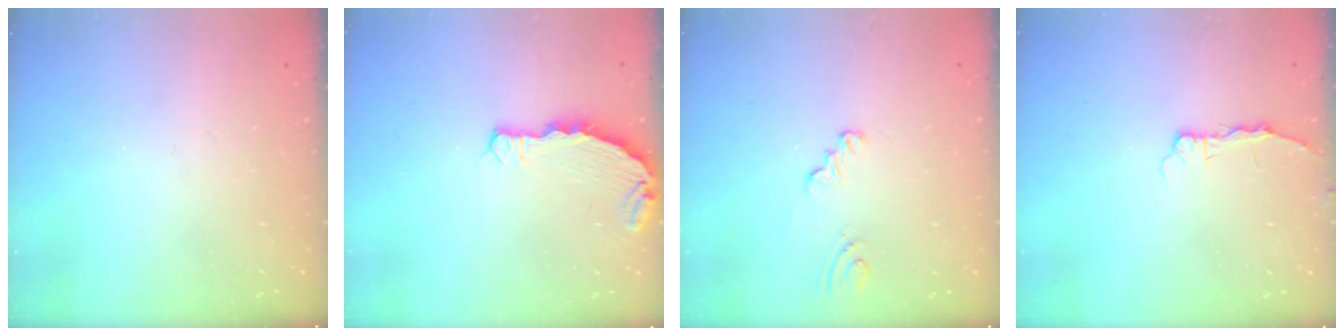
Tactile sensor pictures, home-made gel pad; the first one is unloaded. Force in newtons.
{"total": 4.7, "press": 4.7, "slide": 0.4}
{"total": 2.3, "press": 2.3, "slide": 0.2}
{"total": 2.6, "press": 2.6, "slide": 0.3}